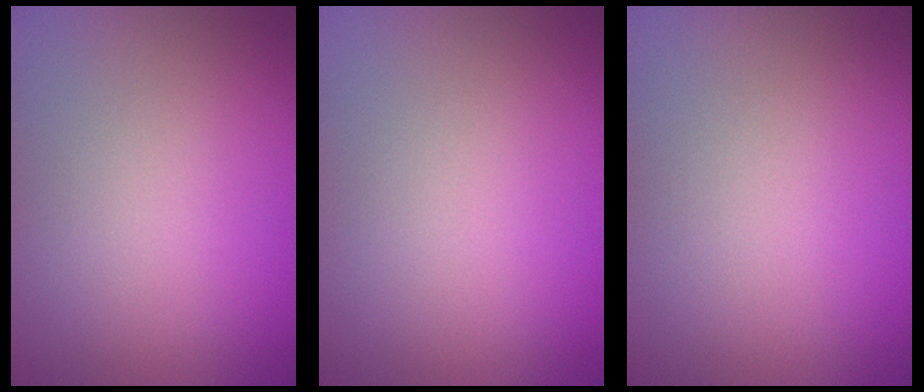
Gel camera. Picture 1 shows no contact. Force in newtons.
{"total": 0.0}
{"total": 0.0}